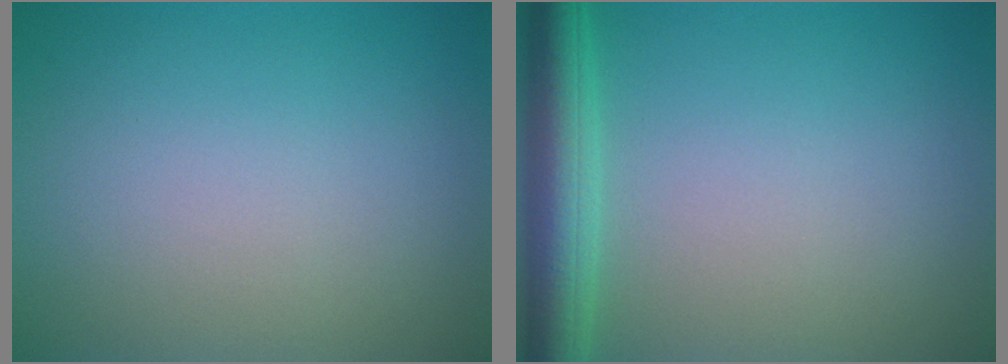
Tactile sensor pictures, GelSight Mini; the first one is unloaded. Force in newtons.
{"total": 4.8, "press": 4.8, "slide": 0.3}